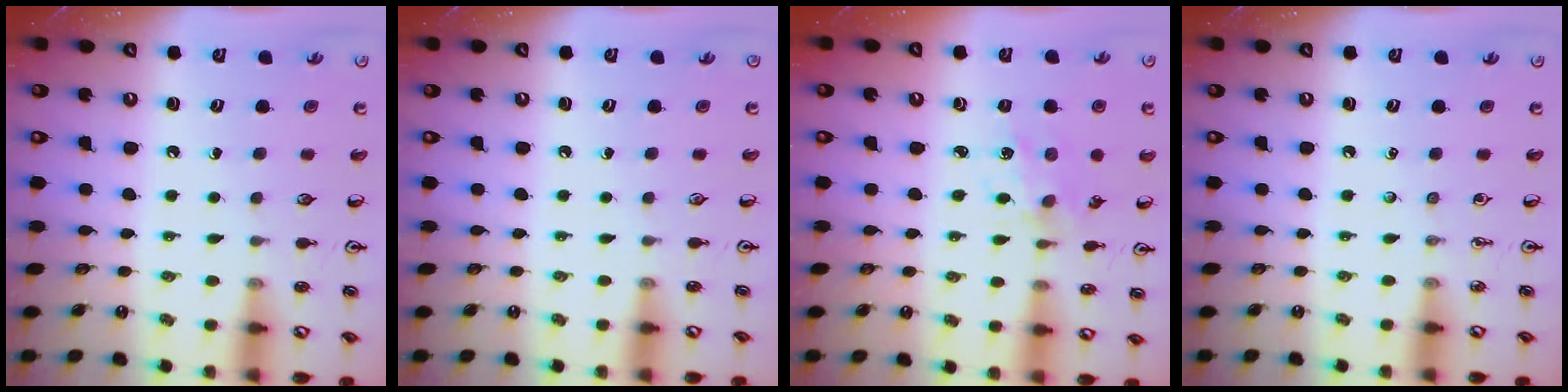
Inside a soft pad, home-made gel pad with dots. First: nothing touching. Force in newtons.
{"total": 0.0}
{"total": 2.0, "press": 2.0, "slide": 0.5}
{"total": 0.0}